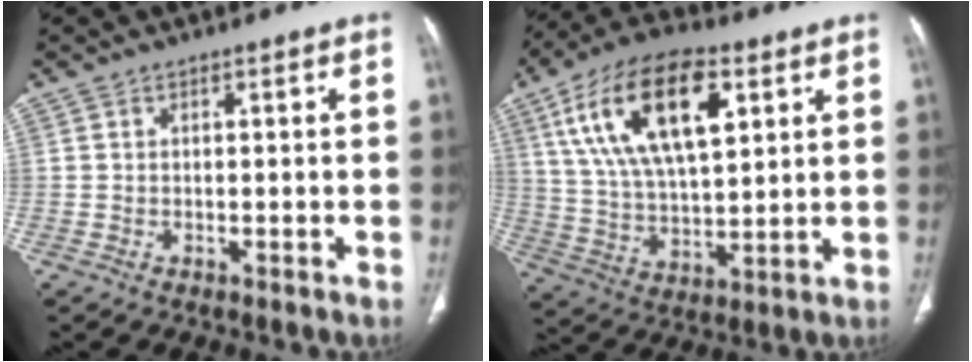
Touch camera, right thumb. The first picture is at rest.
{"total": 20.6, "force": [8.1, 9.7, 16.2], "torque": [-0.278, -0.013, 0.147]}